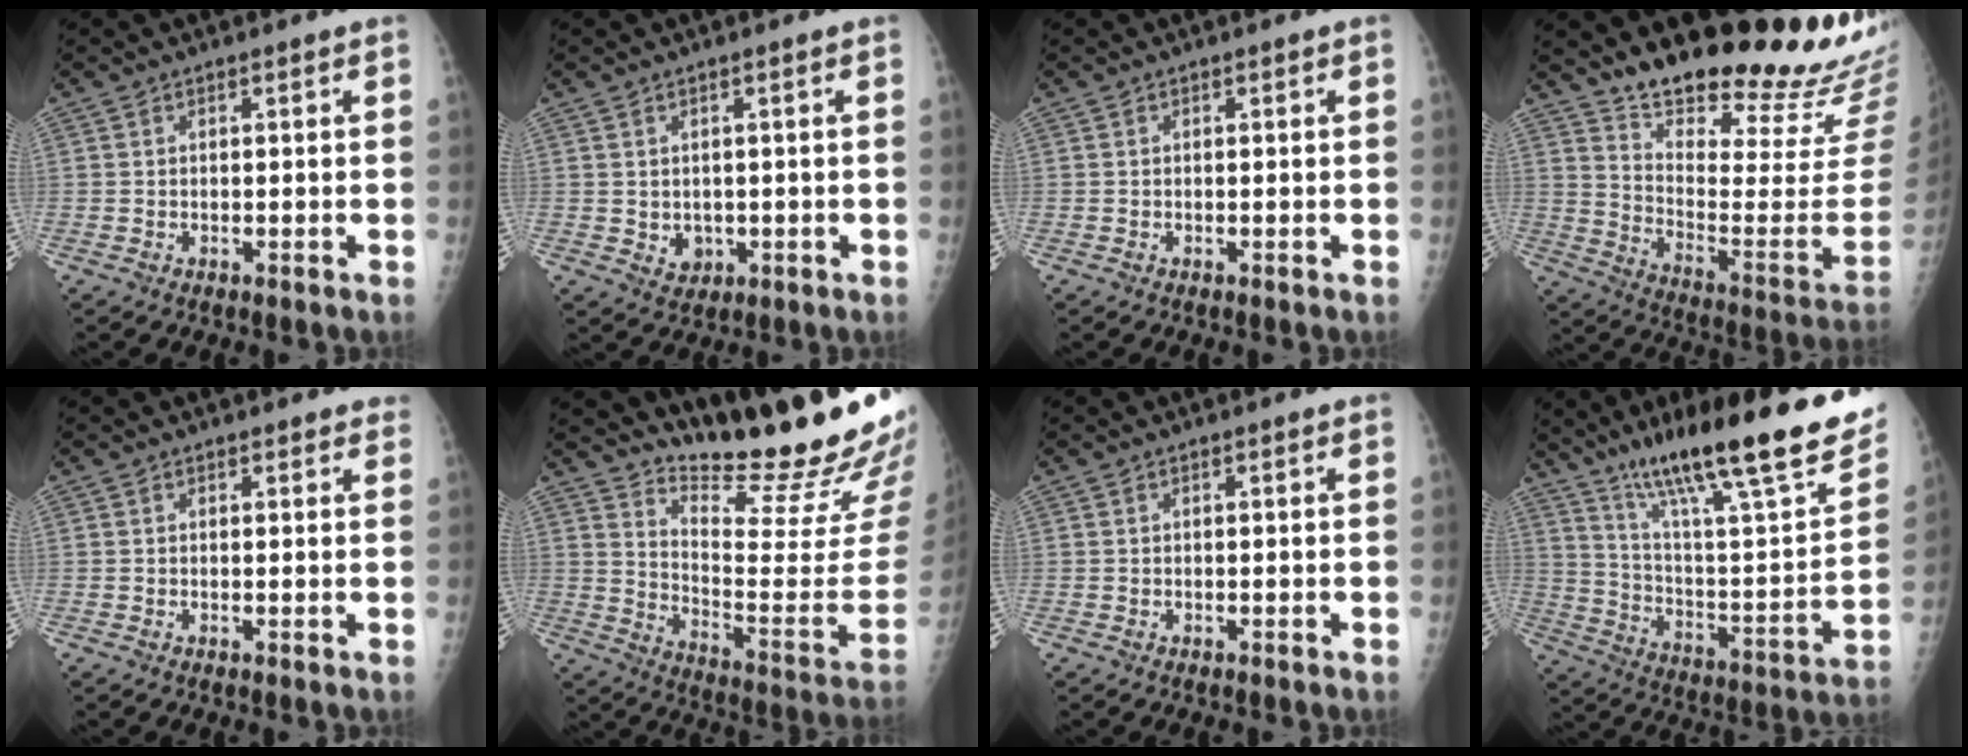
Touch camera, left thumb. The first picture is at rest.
{"total": 2.7, "force": [0.1, 2.2, 1.5], "torque": [-0.014, -0.004, 0.011]}
{"total": 0.0}
{"total": 24.6, "force": [20.3, 5.1, 12.9], "torque": [-0.170, -0.151, 0.289]}
{"total": 2.3, "force": [2.1, 0.8, 0.6], "torque": [0.008, -0.003, 0.015]}
{"total": 22.5, "force": [20.0, 2.3, 10.1], "torque": [-0.125, -0.183, 0.285]}
{"total": 0.0}
{"total": 30.6, "force": [20.1, 5.9, 22.4], "torque": [-0.324, -0.051, 0.318]}